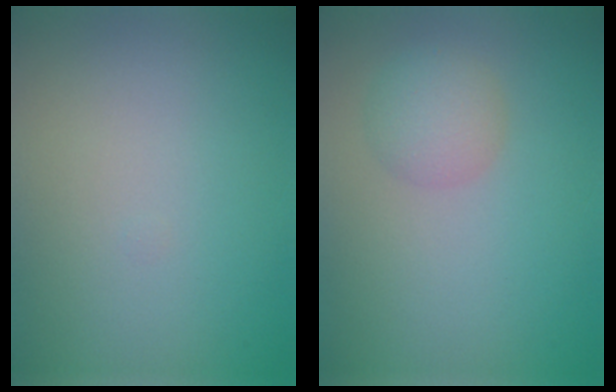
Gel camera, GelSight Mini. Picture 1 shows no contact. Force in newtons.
{"total": 2.5, "press": 2.5, "slide": 0.0}